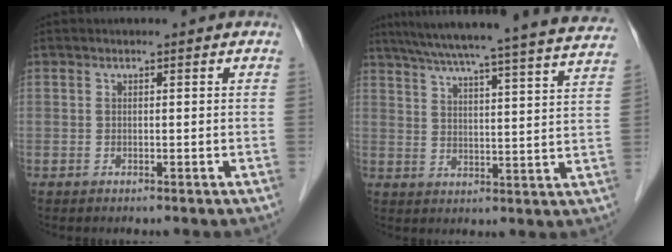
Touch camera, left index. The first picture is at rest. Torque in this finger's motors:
{"motor_torque": [0.44, -1.48, 0.37, 0.07]}